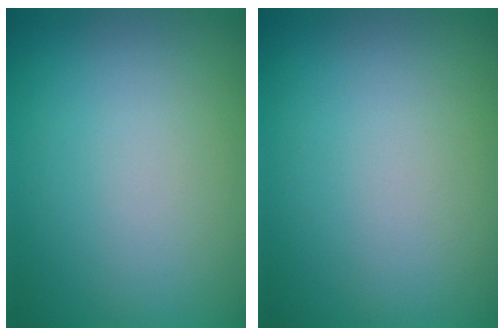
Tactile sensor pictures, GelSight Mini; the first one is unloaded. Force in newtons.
{"total": 0.0}